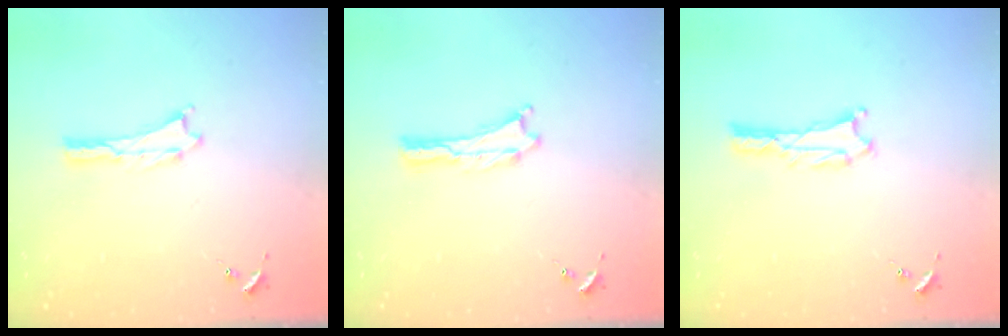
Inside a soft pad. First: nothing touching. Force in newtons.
{"total": 0.0}
{"total": 1.3, "press": 1.3, "slide": 0.3}